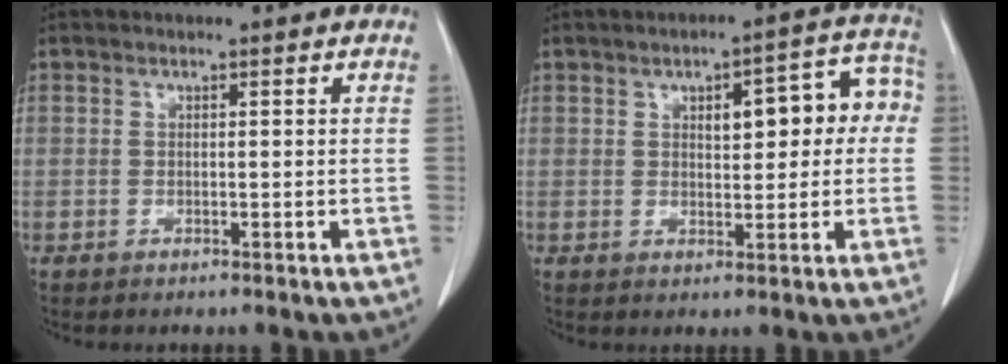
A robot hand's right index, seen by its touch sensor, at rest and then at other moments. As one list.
[{"total": 9.2, "force": [1.7, 3.7, 8.2], "torque": [-0.093, 0.038, 0.021]}]